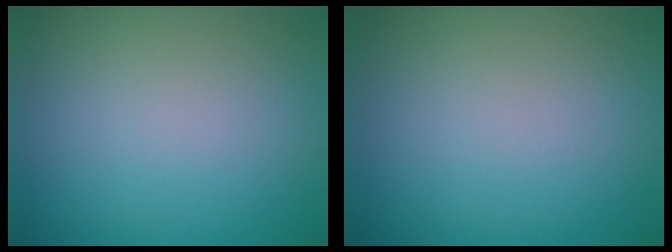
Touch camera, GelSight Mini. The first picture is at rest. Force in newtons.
{"total": 0.0}